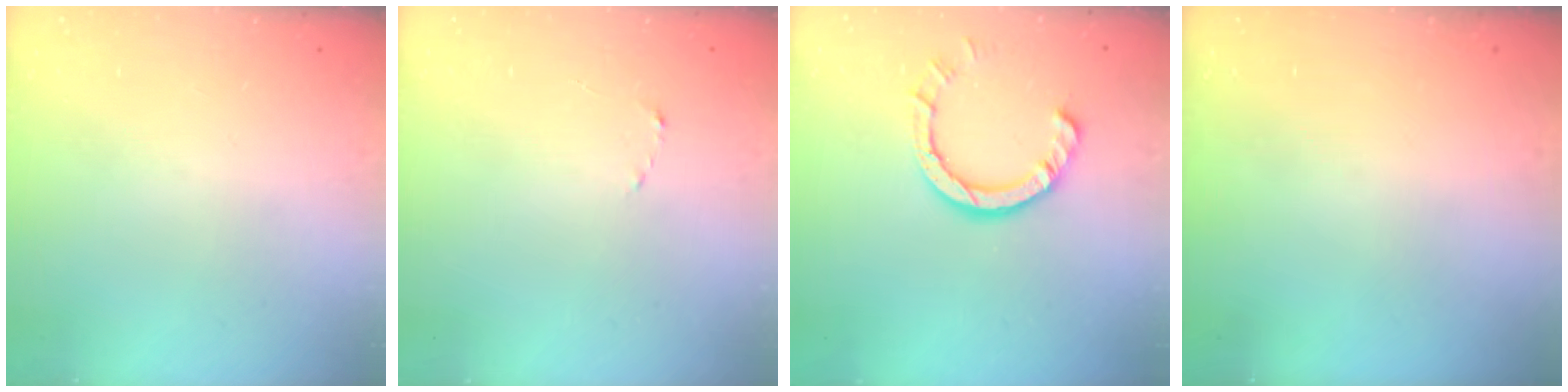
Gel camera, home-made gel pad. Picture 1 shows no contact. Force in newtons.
{"total": 1.5, "press": 1.5, "slide": 0.2}
{"total": 7.5, "press": 7.4, "slide": 0.9}
{"total": 0.0}